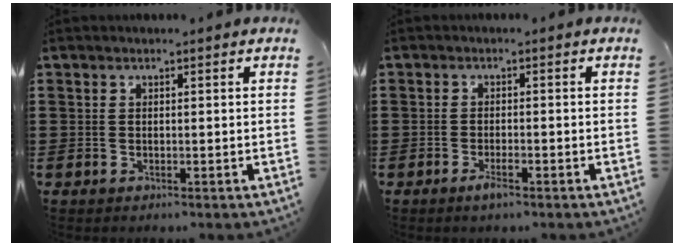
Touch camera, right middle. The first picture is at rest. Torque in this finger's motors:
{"motor_torque": [0.80, 0.42, 0.06, 0.01]}